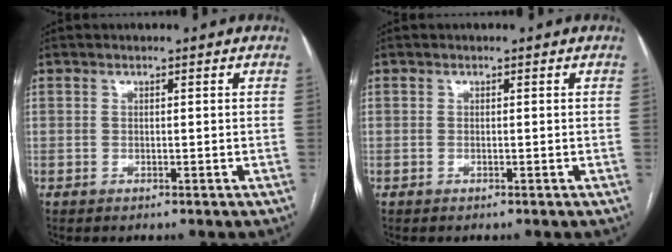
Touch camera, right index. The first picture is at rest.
{"total": 0.0}